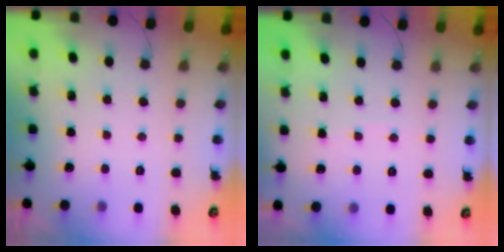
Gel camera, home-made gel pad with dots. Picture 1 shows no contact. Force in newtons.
{"total": 1.8, "press": 1.7, "slide": 0.2}